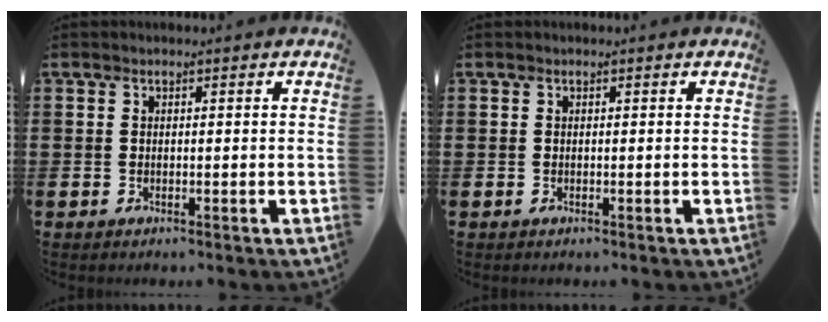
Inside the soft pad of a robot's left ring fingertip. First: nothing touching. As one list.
[{"total": 0.0}]